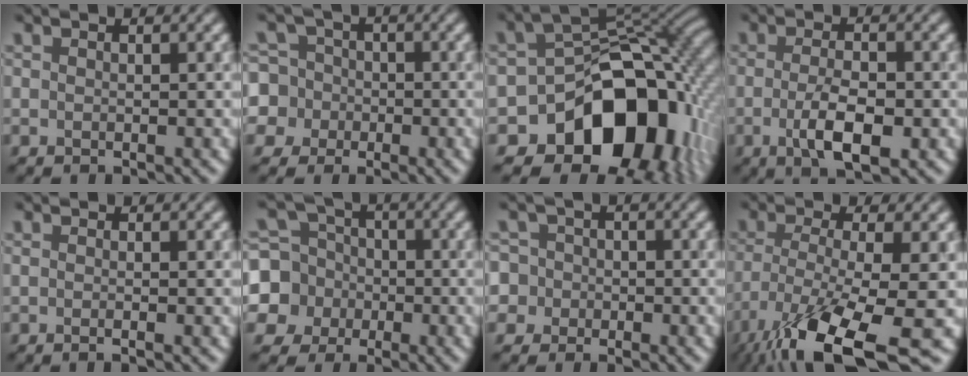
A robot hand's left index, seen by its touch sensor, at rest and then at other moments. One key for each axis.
{"total": 8.0, "fx": -1.7, "fy": 7.7, "fz": 1.5, "tx": -0.045, "ty": 0.014, "tz": -0.071}
{"total": 15.1, "fx": -6.3, "fy": 10.9, "fz": 8.4, "tx": -0.106, "ty": -0.018, "tz": -0.097}
{"total": 4.4, "fx": -1.4, "fy": 1.7, "fz": 3.8, "tx": -0.074, "ty": -0.006, "tz": -0.023}
{"total": 1.1, "fx": -0.2, "fy": 0.4, "fz": 1.0, "tx": -0.011, "ty": -0.007, "tz": -0.008}
{"total": 8.7, "fx": -1.7, "fy": 8.3, "fz": 1.9, "tx": -0.064, "ty": 0.001, "tz": -0.059}
{"total": 5.8, "fx": -1.1, "fy": 5.6, "fz": 1.1, "tx": -0.020, "ty": 0.020, "tz": -0.052}
{"total": 11.8, "fx": -6.6, "fy": 2.9, "fz": 9.4, "tx": -0.182, "ty": -0.026, "tz": -0.116}